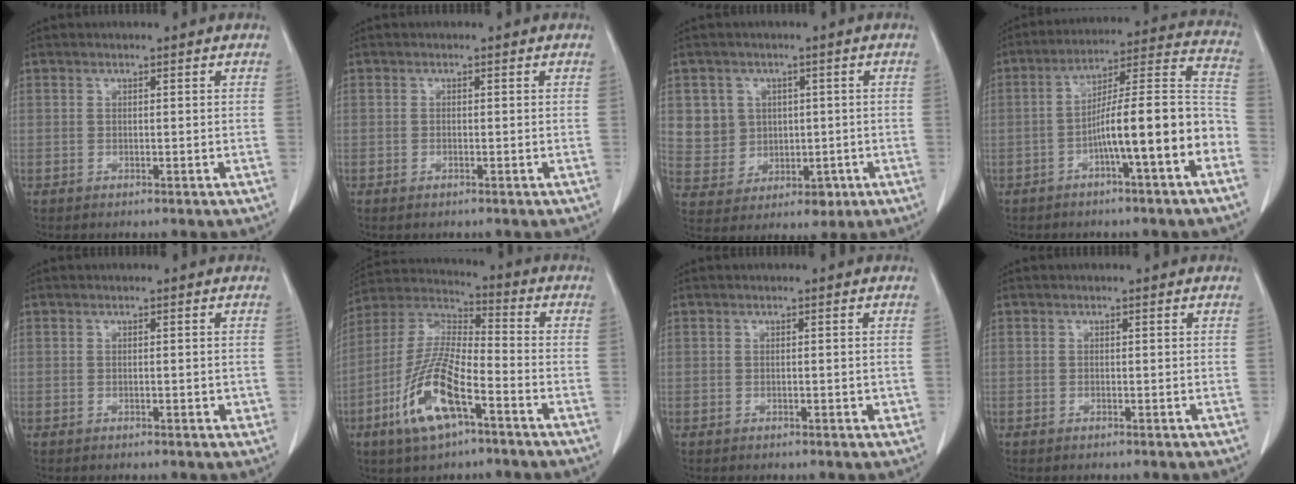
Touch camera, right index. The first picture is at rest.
{"total": 0.5, "force": [-0.4, 0.1, 0.4], "torque": [-0.008, 0.000, -0.005]}
{"total": 7.7, "force": [1.3, 7.5, 1.3], "torque": [-0.023, 0.021, 0.042]}
{"total": 14.4, "force": [-5.1, 0.8, 13.5], "torque": [-0.199, 0.033, -0.080]}
{"total": 1.2, "force": [-0.2, 0.5, 1.1], "torque": [-0.015, 0.000, -0.001]}
{"total": 14.3, "force": [-6.5, 3.7, 12.2], "torque": [-0.260, -0.008, -0.124]}
{"total": 1.2, "force": [-0.2, 0.5, 1.0], "torque": [-0.014, 0.000, -0.001]}
{"total": 0.0}